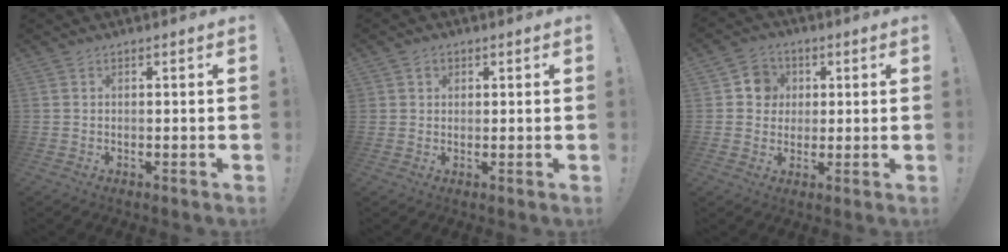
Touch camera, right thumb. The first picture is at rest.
{"total": 2.0, "force": [0.9, 1.7, 0.4], "torque": [-0.002, -0.005, 0.015]}
{"total": 7.2, "force": [1.1, 6.9, 1.8], "torque": [-0.025, 0.002, 0.024]}